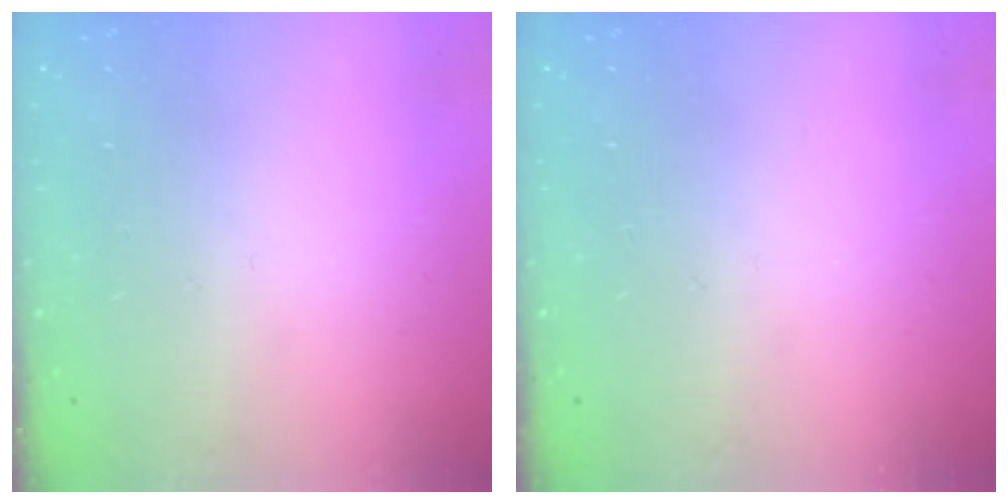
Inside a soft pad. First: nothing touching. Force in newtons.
{"total": 0.0}